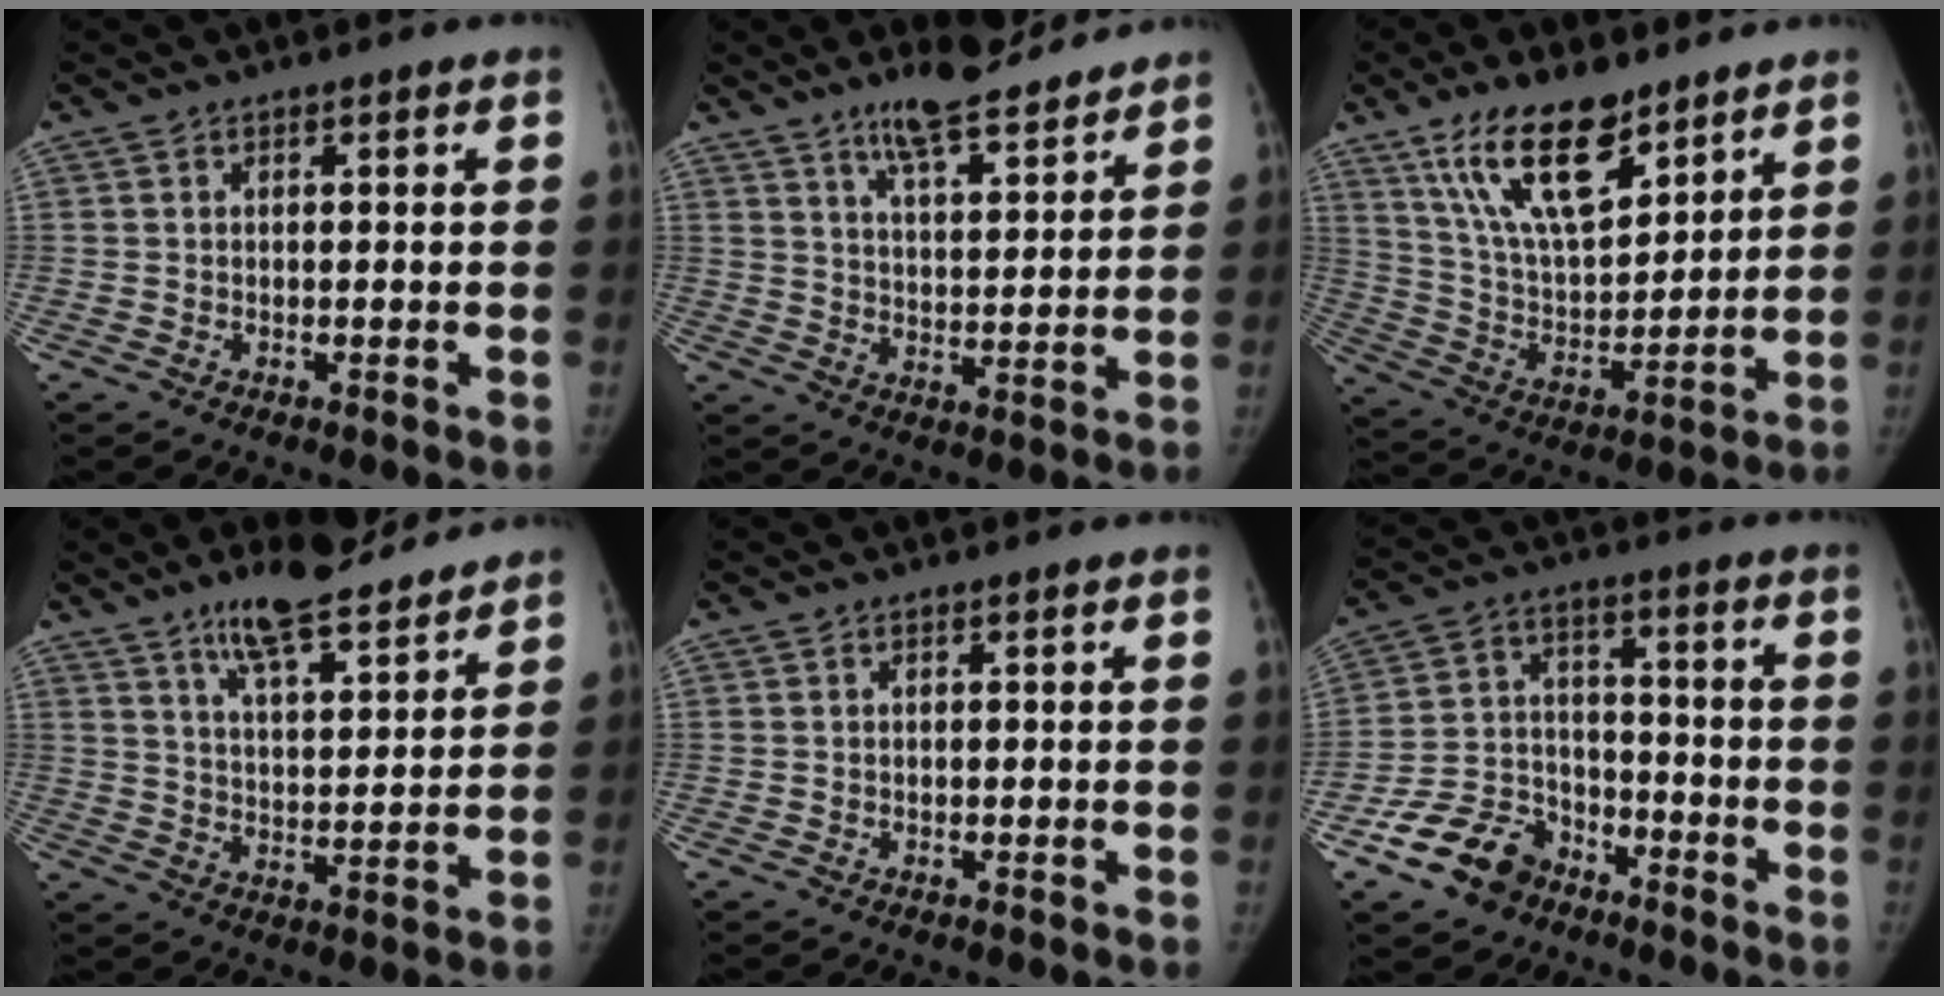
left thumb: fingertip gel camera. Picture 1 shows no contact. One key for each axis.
{"total": 11.1, "fx": 8.8, "fy": 2.9, "fz": 6.1, "tx": -0.076, "ty": -0.052, "tz": 0.144}
{"total": 17.4, "fx": 11.3, "fy": 7.0, "fz": 11.2, "tx": -0.159, "ty": -0.058, "tz": 0.216}
{"total": 12.8, "fx": 9.9, "fy": 3.4, "fz": 7.4, "tx": -0.094, "ty": -0.055, "tz": 0.163}
{"total": 0.0}
{"total": 11.4, "fx": -7.4, "fy": 7.7, "fz": 4.0, "tx": -0.048, "ty": 0.055, "tz": -0.135}